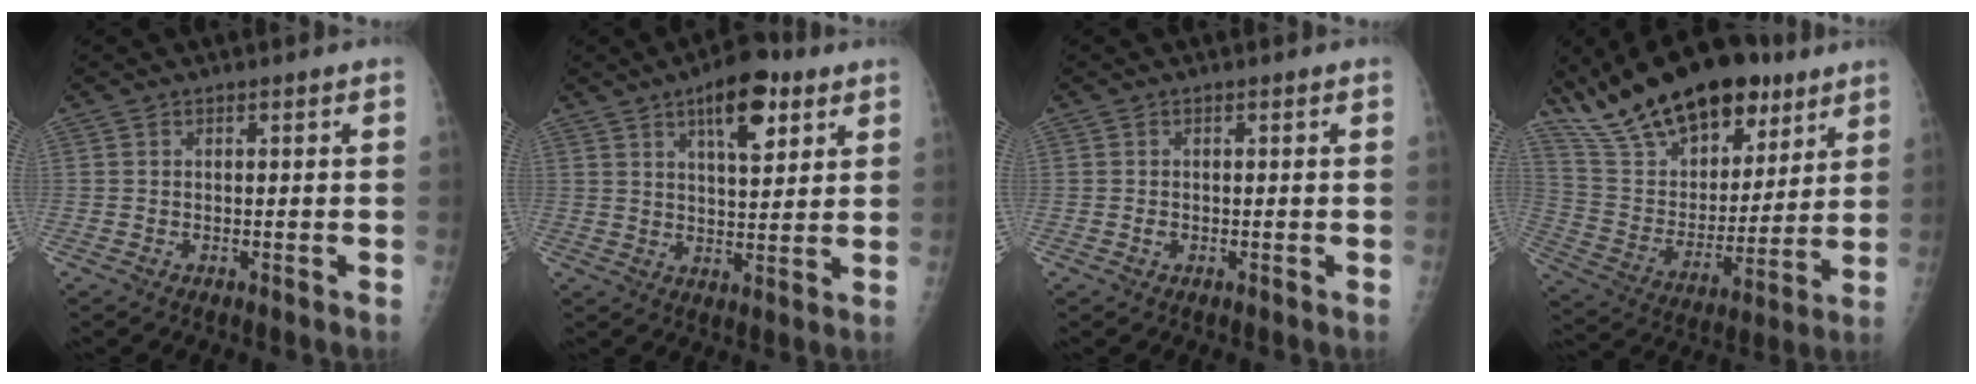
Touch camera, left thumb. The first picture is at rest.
{"total": 10.8, "force": [5.6, 4.3, 8.1], "torque": [-0.101, -0.022, 0.084]}
{"total": 0.8, "force": [-0.2, 0.6, 0.5], "torque": [-0.004, 0.001, -0.003]}
{"total": 25.9, "force": [17.9, 12.1, 14.2], "torque": [-0.217, -0.048, 0.305]}